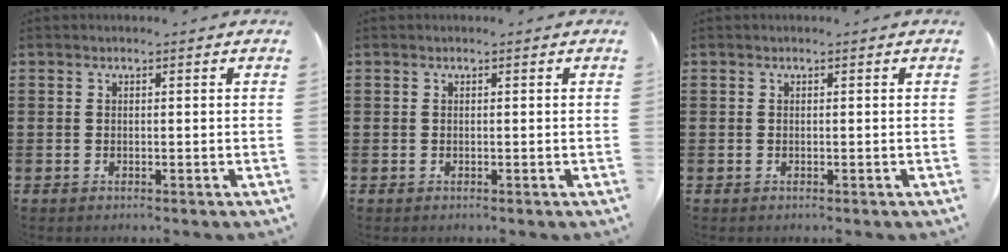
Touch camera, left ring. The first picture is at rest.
{"total": 0.0}
{"total": 0.0}